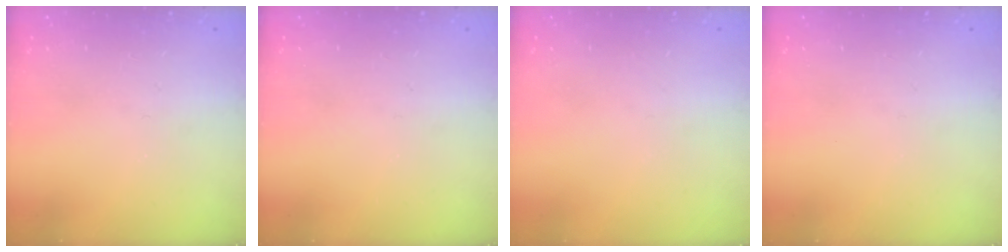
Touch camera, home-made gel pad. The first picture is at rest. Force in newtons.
{"total": 0.0}
{"total": 0.0}
{"total": 0.0}